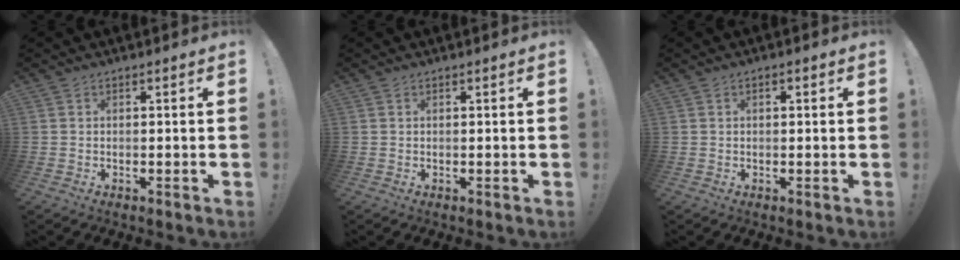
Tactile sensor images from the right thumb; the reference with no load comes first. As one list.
[{"total": 0.0}, {"total": 0.9, "force": [0.0, 0.6, 0.6], "torque": [-0.005, 0.001, -0.002]}]